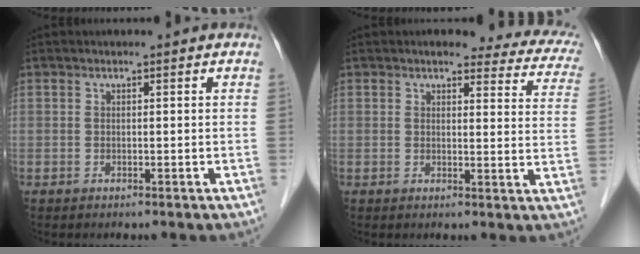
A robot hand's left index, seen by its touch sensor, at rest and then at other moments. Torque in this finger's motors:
{"motor_torque": [0.78, -0.83, 0.18, 0.01]}